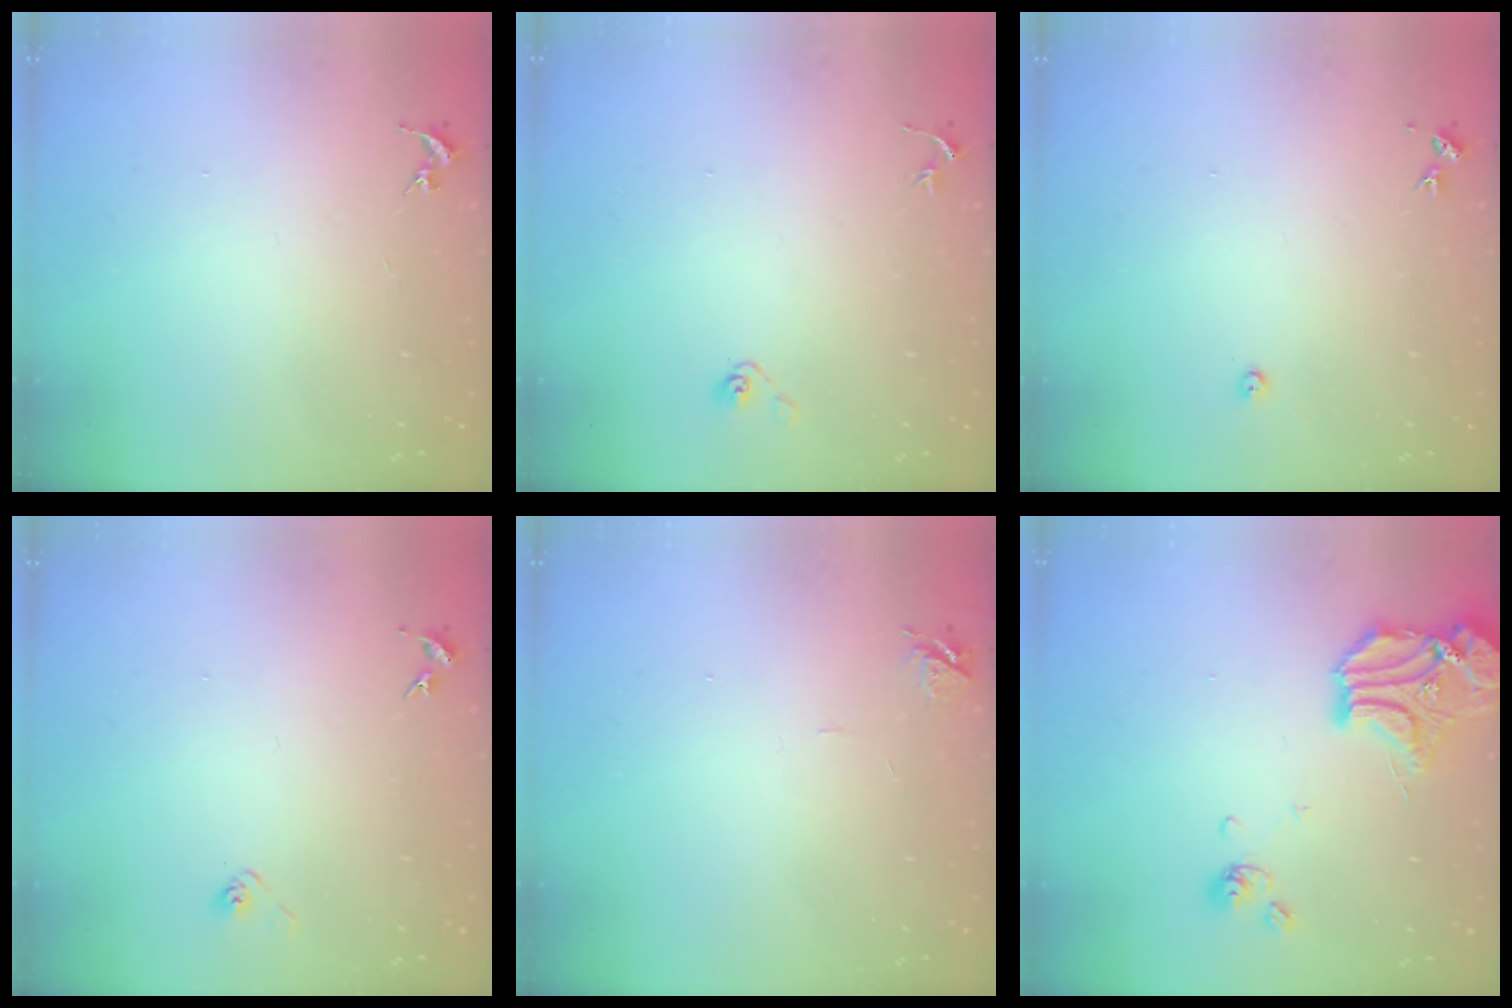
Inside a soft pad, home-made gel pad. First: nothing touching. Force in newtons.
{"total": 4.0, "press": 3.3, "slide": 2.2}
{"total": 2.2, "press": 2.2, "slide": 0.3}
{"total": 2.8, "press": 2.6, "slide": 1.1}
{"total": 5.8, "press": 5.8, "slide": 0.7}
{"total": 16.0, "press": 15.8, "slide": 2.5}